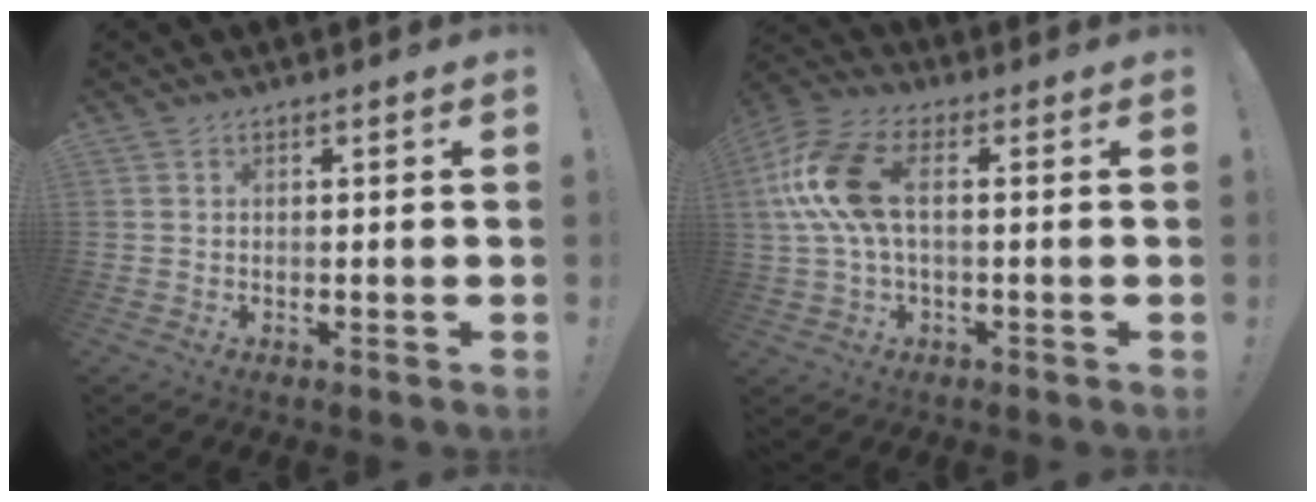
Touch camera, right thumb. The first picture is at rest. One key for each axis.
{"total": 14.7, "fx": 1.7, "fy": 7.4, "fz": 12.6, "tx": -0.261, "ty": 0.011, "tz": 0.035}